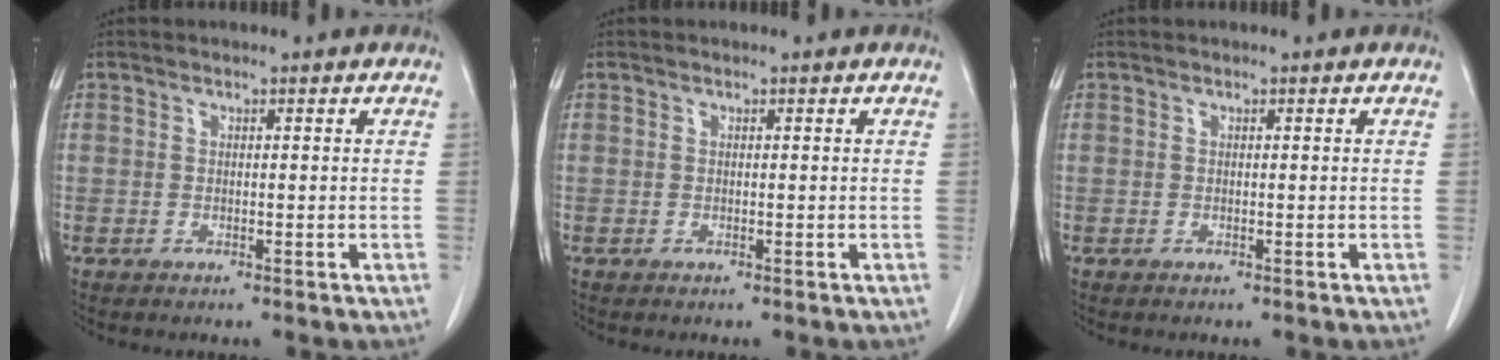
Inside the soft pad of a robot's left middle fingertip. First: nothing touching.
{"total": 0.0}
{"total": 0.0}